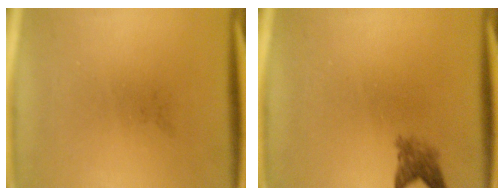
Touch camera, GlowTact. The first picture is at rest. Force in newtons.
{"total": 2.4}